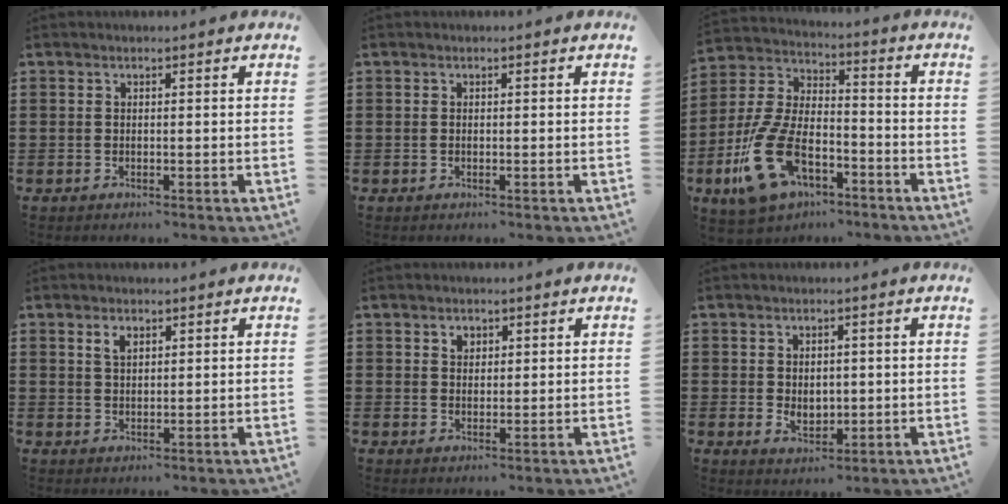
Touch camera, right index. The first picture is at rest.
{"total": 0.0}
{"total": 14.3, "force": [-7.0, 7.5, 9.9], "torque": [-0.233, 0.017, -0.133]}
{"total": 2.0, "force": [1.3, 1.1, 1.2], "torque": [-0.027, 0.004, 0.023]}
{"total": 1.7, "force": [1.0, 1.3, 0.6], "torque": [-0.015, 0.006, 0.019]}
{"total": 3.0, "force": [0.1, 2.3, 1.9], "torque": [-0.034, 0.007, -0.001]}